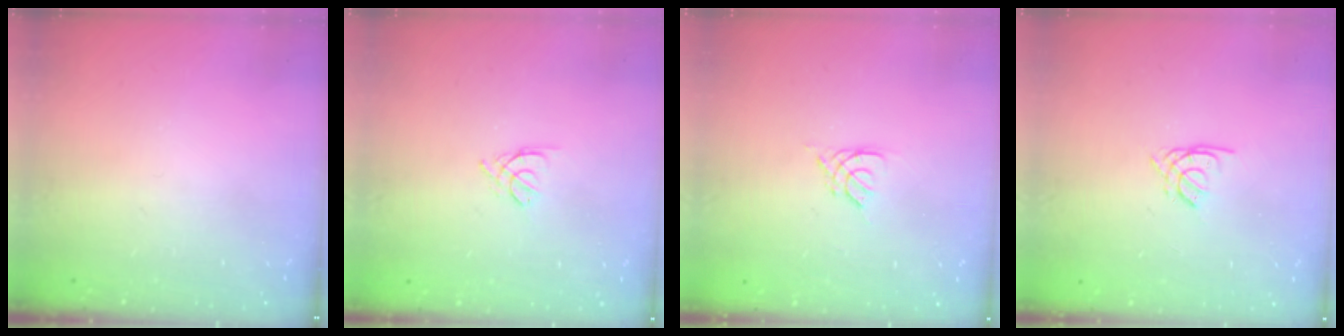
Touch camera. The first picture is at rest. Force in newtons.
{"total": 3.0, "press": 2.9, "slide": 0.7}
{"total": 2.8, "press": 2.7, "slide": 0.5}
{"total": 1.3, "press": 1.3, "slide": 0.4}